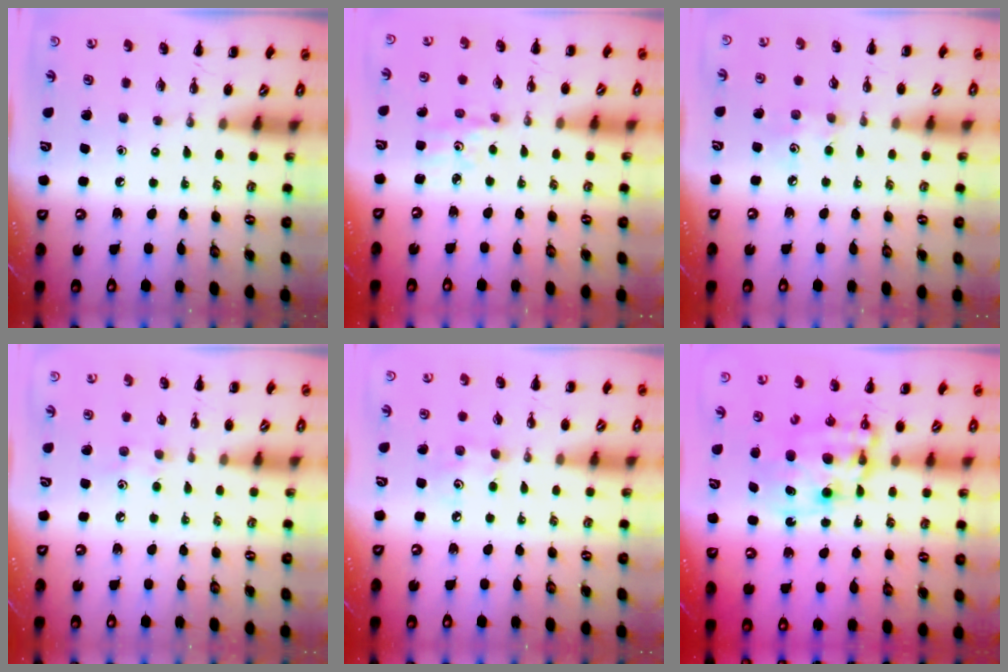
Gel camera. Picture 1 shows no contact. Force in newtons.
{"total": 3.0, "press": 2.9, "slide": 0.9}
{"total": 4.3, "press": 4.3, "slide": 0.9}
{"total": 4.5, "press": 4.3, "slide": 1.2}
{"total": 4.4, "press": 4.2, "slide": 1.1}
{"total": 10.5, "press": 10.2, "slide": 2.5}